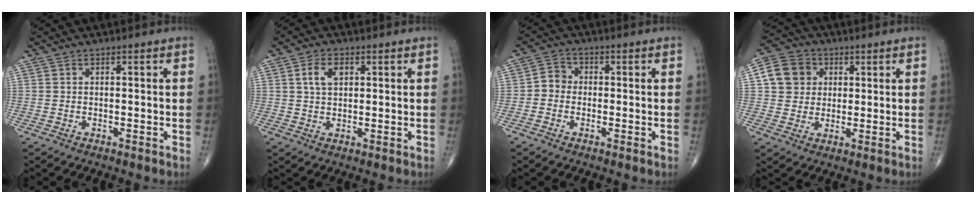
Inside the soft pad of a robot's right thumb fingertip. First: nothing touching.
{"total": 4.5, "force": [1.5, 2.8, 3.2], "torque": [-0.057, 0.001, 0.026]}
{"total": 3.3, "force": [-0.7, 2.8, 1.5], "torque": [-0.010, 0.010, -0.027]}
{"total": 8.7, "force": [2.0, 7.8, 3.3], "torque": [-0.041, 0.003, 0.027]}